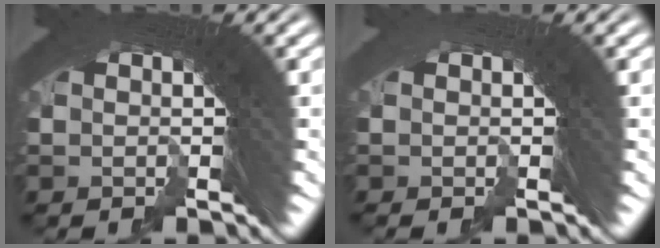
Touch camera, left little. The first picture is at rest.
{"total": 0.6, "force": [-0.6, -0.1, -0.2], "torque": [0.011, 0.007, -0.014]}